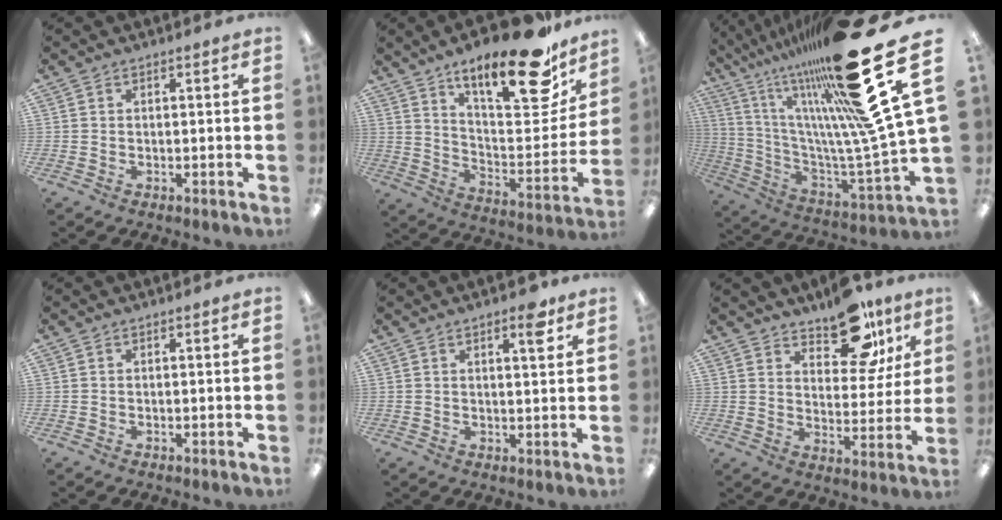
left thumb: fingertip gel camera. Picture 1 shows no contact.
{"total": 22.6, "force": [16.3, 6.9, 14.0], "torque": [-0.205, -0.115, 0.266]}
{"total": 35.8, "force": [18.3, 10.1, 29.0], "torque": [-0.391, -0.129, 0.326]}
{"total": 0.0}
{"total": 5.3, "force": [3.1, 1.5, 4.0], "torque": [-0.047, -0.013, 0.045]}
{"total": 14.7, "force": [10.4, 7.0, 7.6], "torque": [-0.095, -0.060, 0.180]}